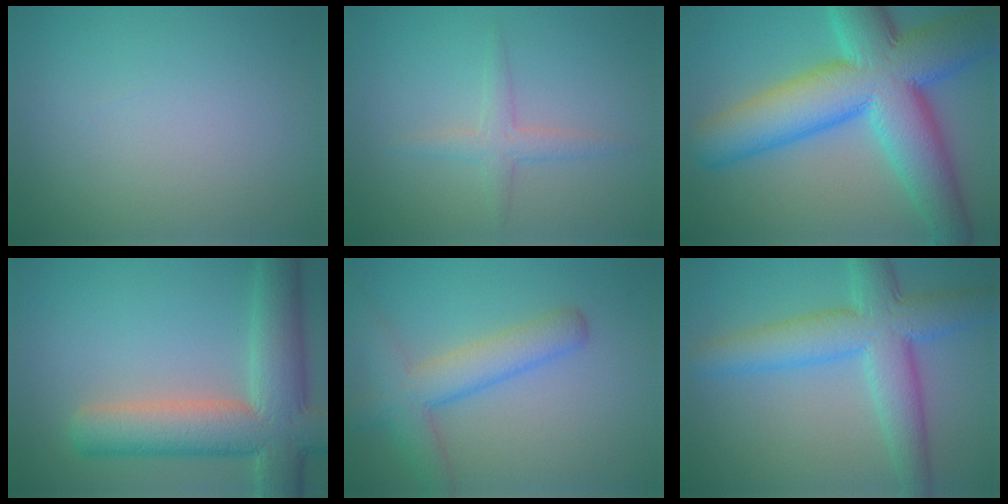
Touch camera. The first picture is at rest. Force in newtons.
{"total": 1.9, "press": 1.9, "slide": 0.1}
{"total": 14.3, "press": 14.3, "slide": 0.2}
{"total": 9.7, "press": 9.7, "slide": 0.9}
{"total": 5.0, "press": 5.0, "slide": 0.2}
{"total": 7.5, "press": 7.5, "slide": 0.2}